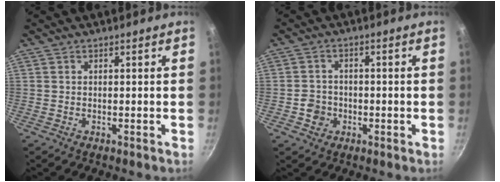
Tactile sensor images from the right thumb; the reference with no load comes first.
{"total": 4.0, "force": [-1.2, 3.6, 1.2], "torque": [-0.003, 0.018, -0.020]}